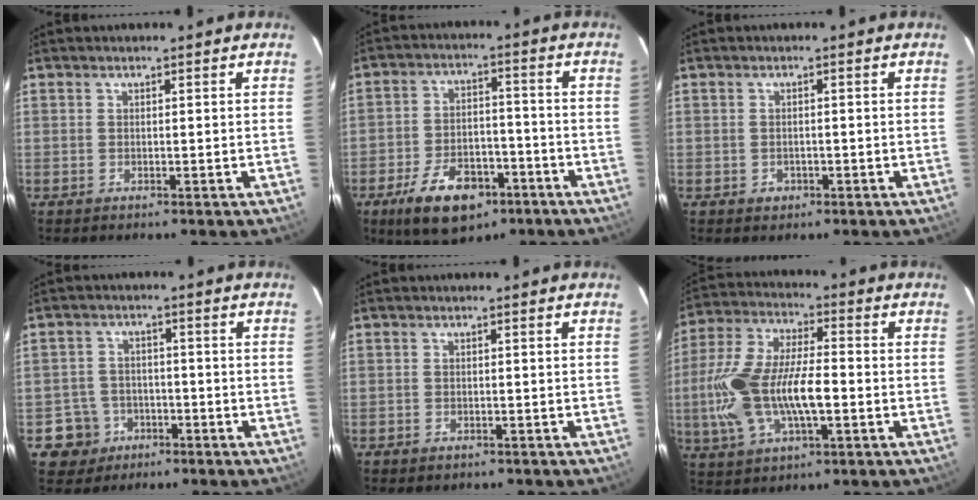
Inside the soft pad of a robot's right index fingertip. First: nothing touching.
{"total": 14.1, "force": [-8.3, 7.4, 8.5], "torque": [-0.175, 0.003, -0.126]}
{"total": 1.7, "force": [-0.7, 1.5, 0.4], "torque": [-0.007, 0.001, -0.005]}
{"total": 6.4, "force": [-3.0, 5.6, 0.4], "torque": [-0.026, 0.022, -0.046]}
{"total": 2.0, "force": [-1.4, 1.2, 0.6], "torque": [-0.015, -0.004, -0.019]}
{"total": 17.1, "force": [-3.2, 7.4, 15.1], "torque": [-0.321, 0.002, -0.058]}